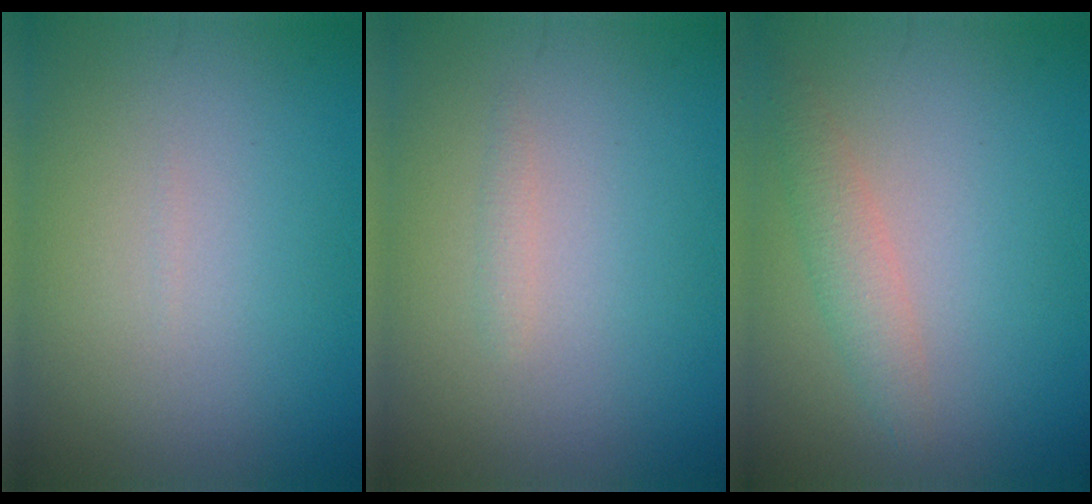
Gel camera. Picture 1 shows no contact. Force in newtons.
{"total": 0.7, "press": 0.7, "slide": 0.0}
{"total": 2.0, "press": 2.0, "slide": 0.1}